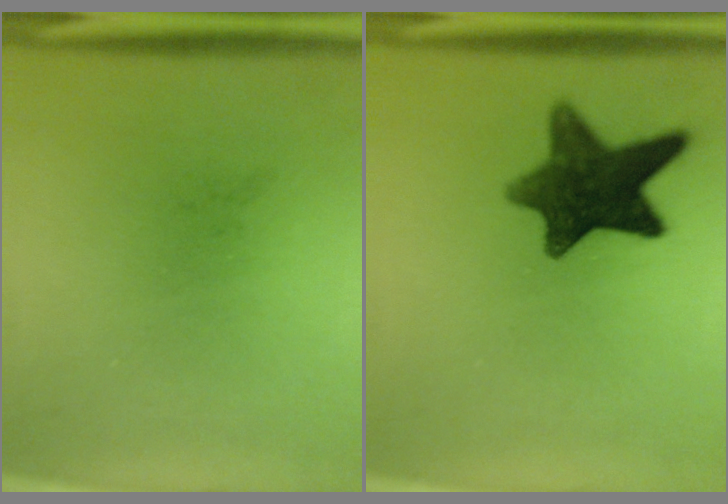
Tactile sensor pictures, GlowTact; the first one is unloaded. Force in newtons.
{"total": 11.7}